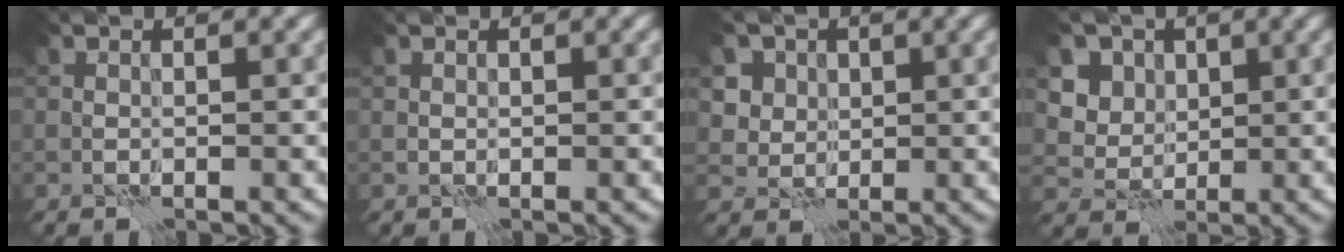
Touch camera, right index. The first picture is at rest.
{"total": 0.0}
{"total": 5.0, "force": [2.1, 4.1, 1.8], "torque": [-0.045, -0.002, 0.027]}
{"total": 4.6, "force": [1.8, 3.8, 1.8], "torque": [-0.051, -0.009, 0.027]}